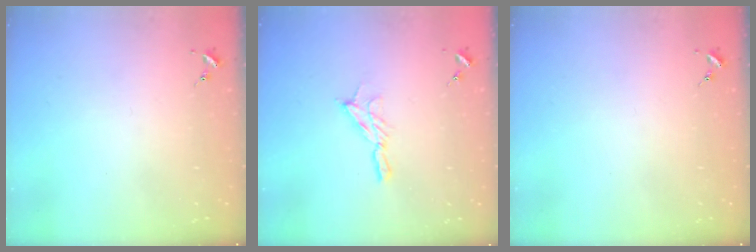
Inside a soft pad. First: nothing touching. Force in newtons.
{"total": 8.1, "press": 8.0, "slide": 0.6}
{"total": 0.0}